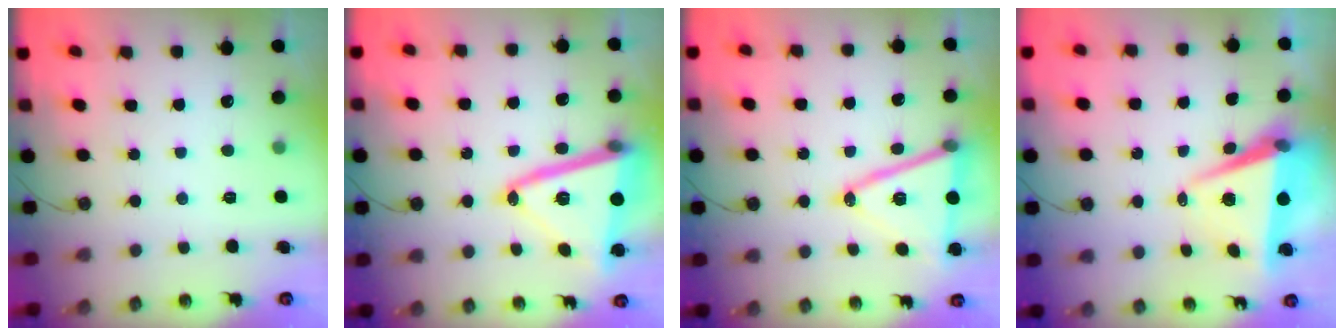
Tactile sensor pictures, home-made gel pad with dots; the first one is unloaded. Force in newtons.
{"total": 18.7, "press": 18.5, "slide": 2.8}
{"total": 16.6, "press": 16.1, "slide": 3.8}
{"total": 7.8, "press": 6.6, "slide": 4.1}